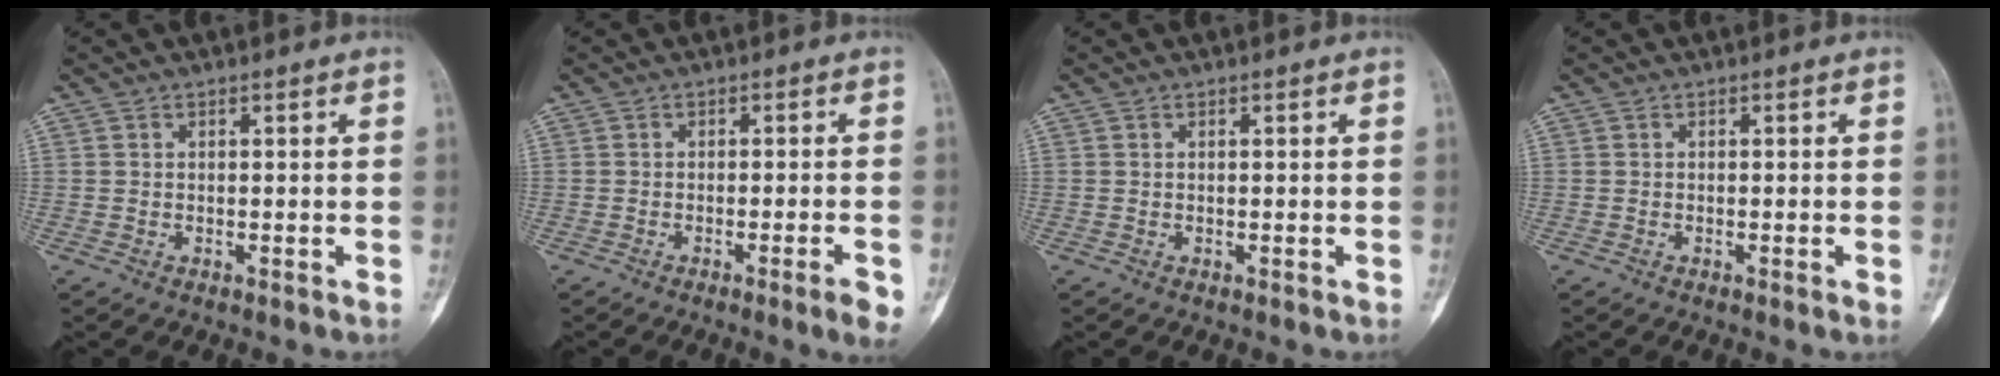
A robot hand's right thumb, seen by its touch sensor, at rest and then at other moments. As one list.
[{"total": 4.2, "force": [-2.1, 0.1, 3.7], "torque": [-0.050, 0.001, -0.030]}, {"total": 0.0}, {"total": 0.9, "force": [-0.3, 0.0, 0.8], "torque": [-0.015, -0.002, -0.002]}]